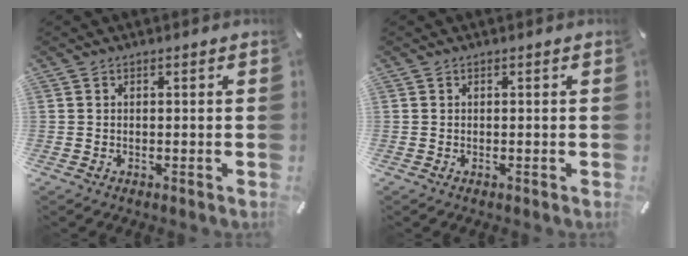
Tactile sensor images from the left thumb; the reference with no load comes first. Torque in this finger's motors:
{"motor_torque": [0.00, 0.01, 0.00, 0.00, 0.00]}